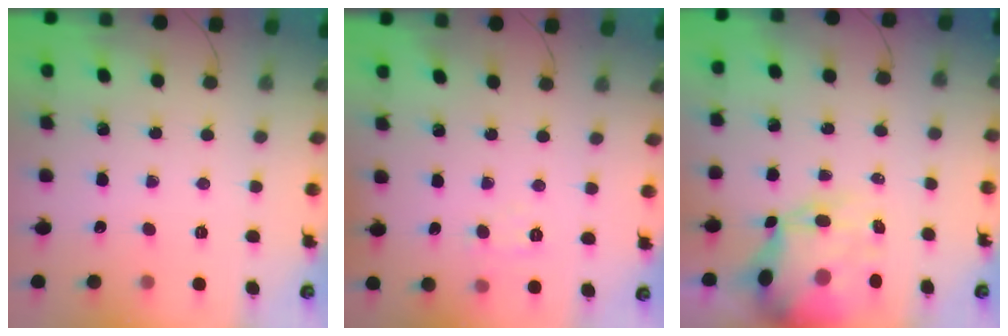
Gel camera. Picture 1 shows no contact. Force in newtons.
{"total": 5.0, "press": 4.8, "slide": 1.4}
{"total": 10.6, "press": 10.1, "slide": 3.2}